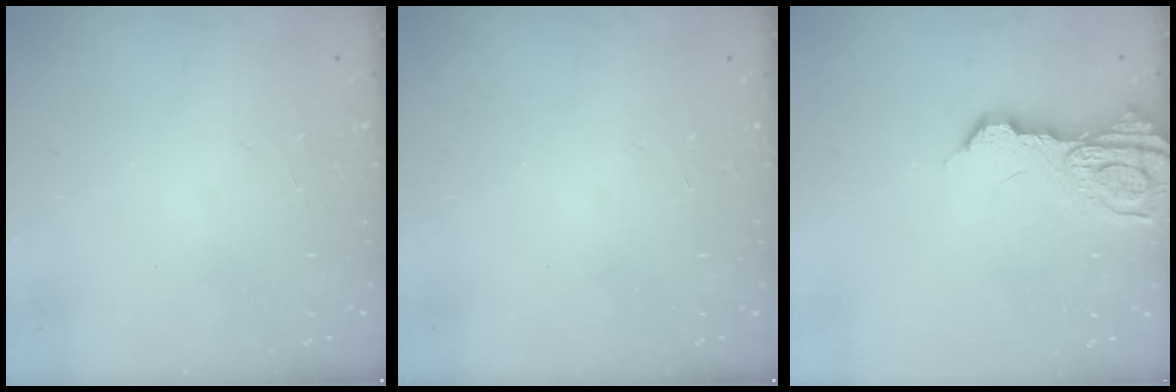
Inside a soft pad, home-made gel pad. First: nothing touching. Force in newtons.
{"total": 0.0}
{"total": 12.0, "press": 11.9, "slide": 1.6}